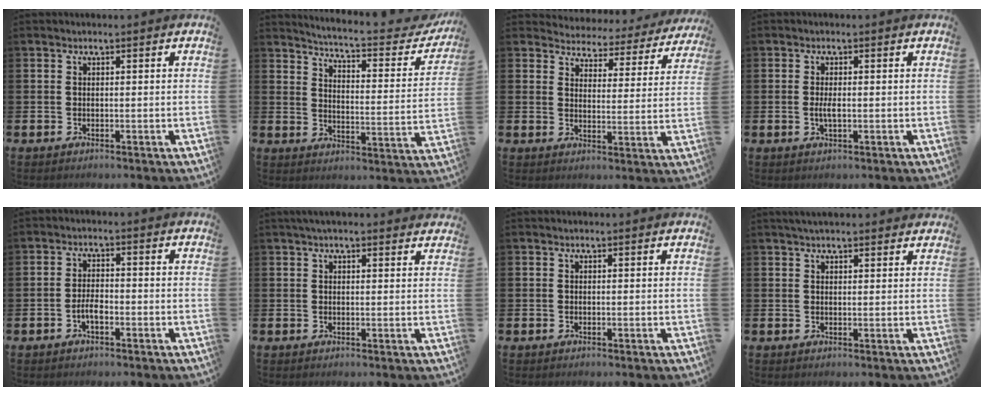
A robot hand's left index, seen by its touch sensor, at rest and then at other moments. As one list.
[{"total": 5.0, "force": [4.8, 0.3, 1.5], "torque": [-0.047, -0.043, 0.074]}, {"total": 4.1, "force": [4.0, 1.1, -0.1], "torque": [-0.021, -0.040, 0.063]}, {"total": 2.0, "force": [-0.1, 0.6, 1.9], "torque": [-0.033, -0.001, -0.004]}, {"total": 2.5, "force": [-1.0, 1.0, 2.1], "torque": [-0.037, 0.004, -0.020]}, {"total": 2.4, "force": [2.3, 0.3, 0.8], "torque": [-0.019, -0.001, 0.041]}, {"total": 0.0}, {"total": 2.7, "force": [2.6, 0.4, 0.6], "torque": [-0.017, -0.003, 0.047]}]